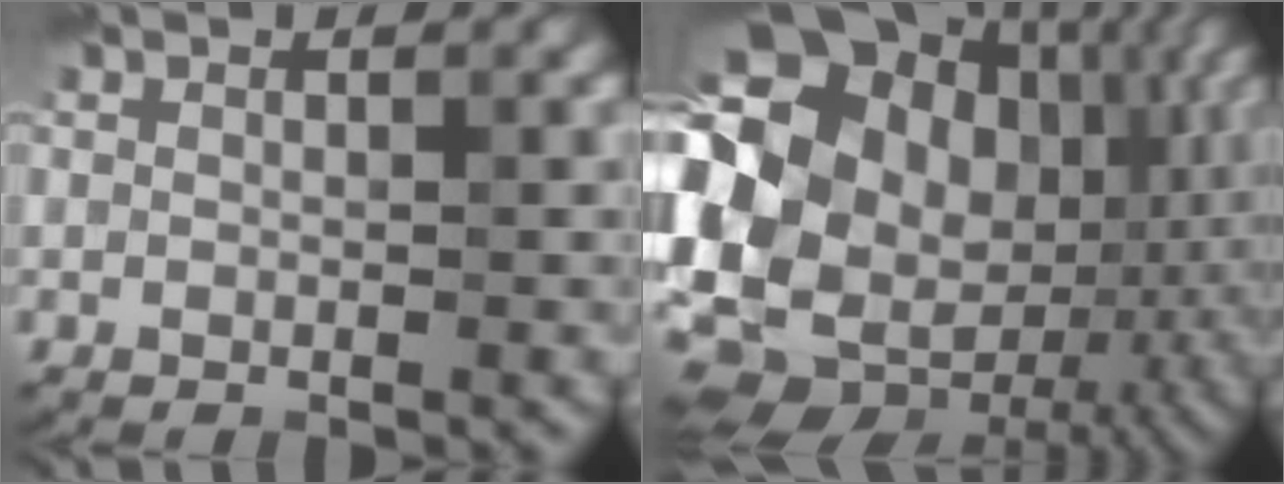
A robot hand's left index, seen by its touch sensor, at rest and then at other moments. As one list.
[{"total": 21.1, "force": [1.1, 16.0, 13.7], "torque": [-0.268, -0.004, 0.034]}]